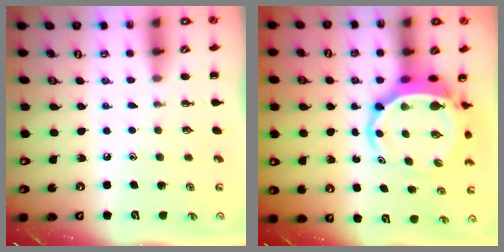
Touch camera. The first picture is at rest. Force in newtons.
{"total": 6.8, "press": 6.6, "slide": 1.6}